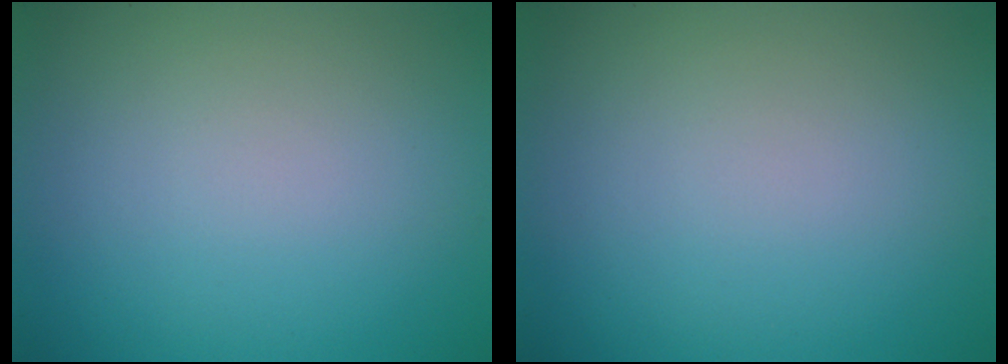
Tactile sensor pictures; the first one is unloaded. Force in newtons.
{"total": 0.0}